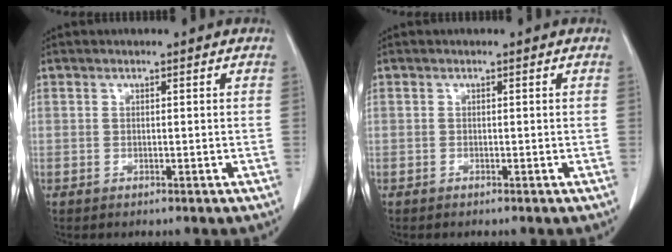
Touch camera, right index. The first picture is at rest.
{"total": 0.0}